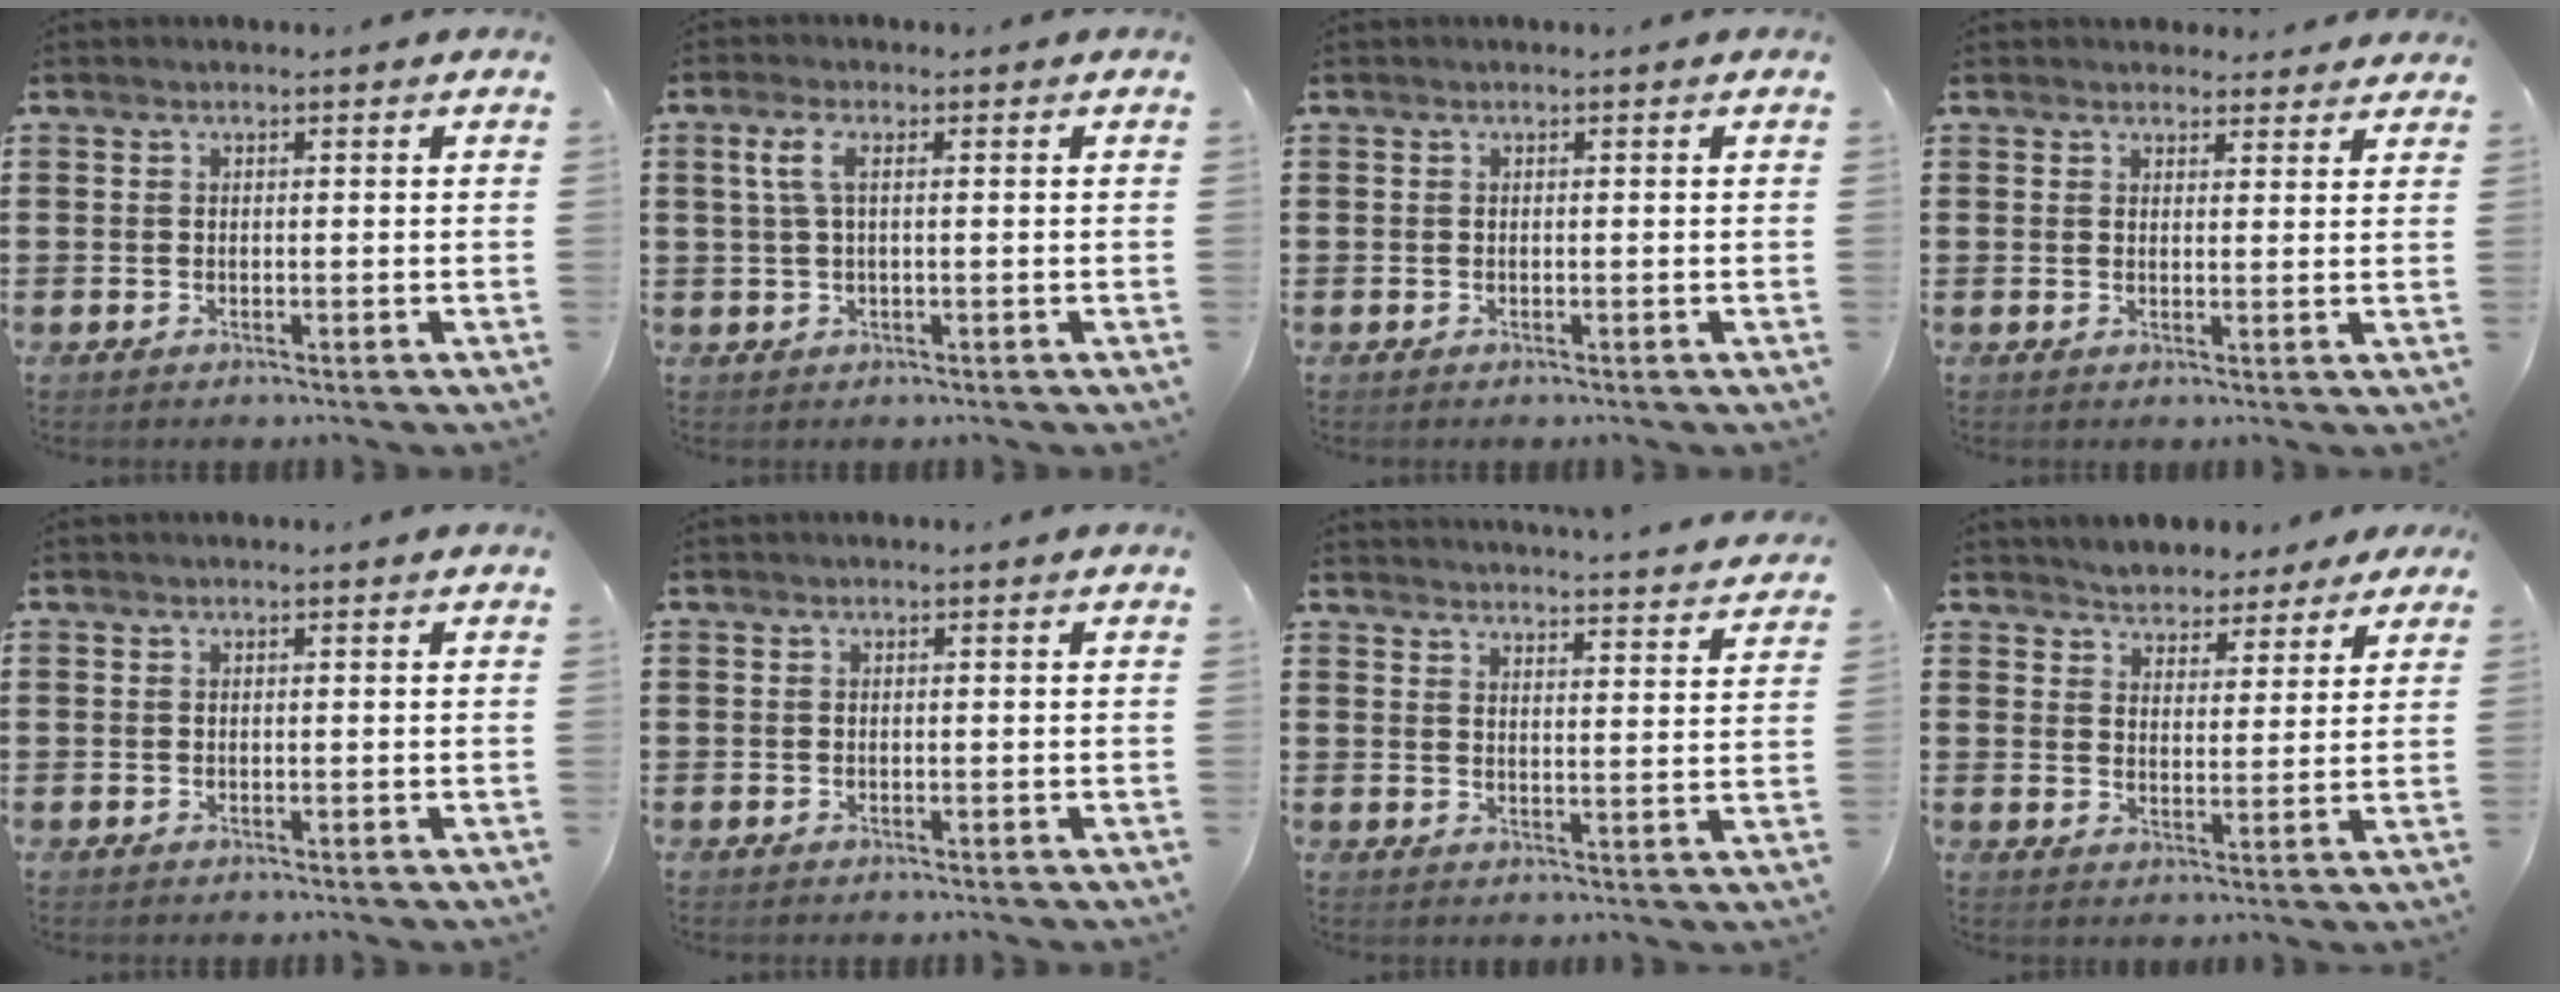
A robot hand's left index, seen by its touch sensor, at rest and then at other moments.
{"total": 3.3, "force": [0.7, 1.0, 3.0], "torque": [-0.077, 0.000, 0.007]}
{"total": 0.0}
{"total": 2.7, "force": [2.6, 0.8, 0.2], "torque": [-0.003, -0.006, 0.048]}
{"total": 0.0}
{"total": 0.0}
{"total": 3.7, "force": [3.6, -0.7, 0.0], "torque": [-0.008, -0.033, 0.058]}
{"total": 3.8, "force": [3.5, 1.3, -0.6], "torque": [-0.010, -0.010, 0.062]}